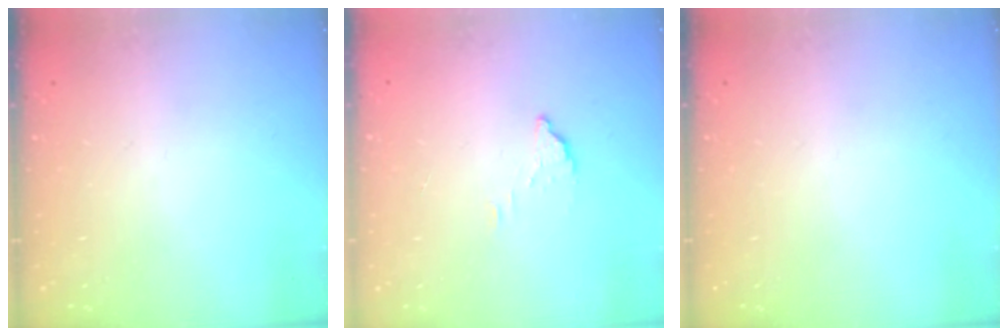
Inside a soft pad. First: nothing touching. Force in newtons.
{"total": 2.8, "press": 2.8, "slide": 0.1}
{"total": 0.0}